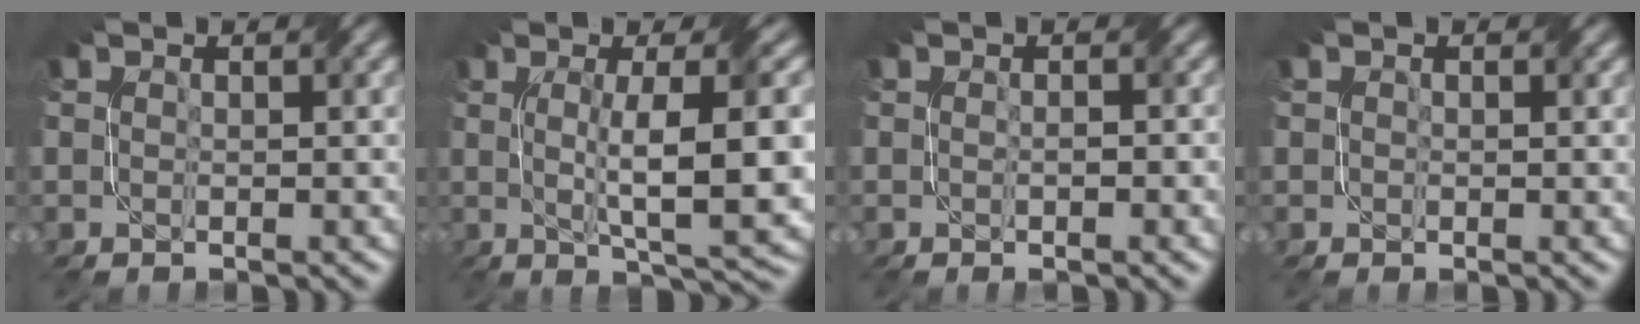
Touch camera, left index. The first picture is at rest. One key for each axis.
{"total": 10.1, "fx": 0.5, "fy": 2.3, "fz": 9.9, "tx": -0.140, "ty": 0.001, "tz": 0.012}
{"total": 1.5, "fx": -0.4, "fy": 0.5, "fz": 1.4, "tx": -0.025, "ty": -0.002, "tz": -0.003}
{"total": 0.6, "fx": 0.4, "fy": 0.4, "fz": 0.2, "tx": -0.003, "ty": -0.001, "tz": 0.003}